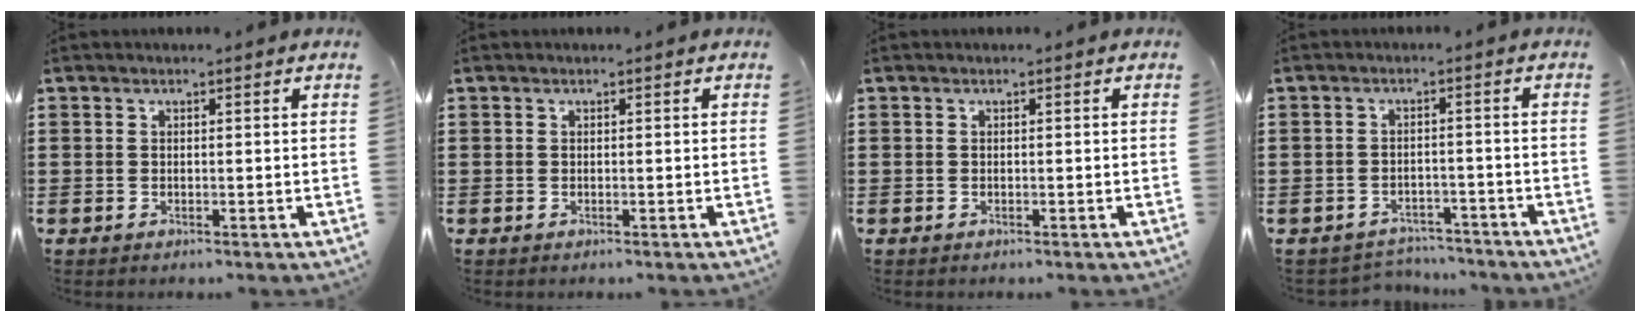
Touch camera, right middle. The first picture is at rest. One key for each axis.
{"total": 0.0}
{"total": 0.0}
{"total": 3.0, "fx": -2.9, "fy": 0.6, "fz": -0.3, "tx": -0.005, "ty": 0.001, "tz": -0.065}